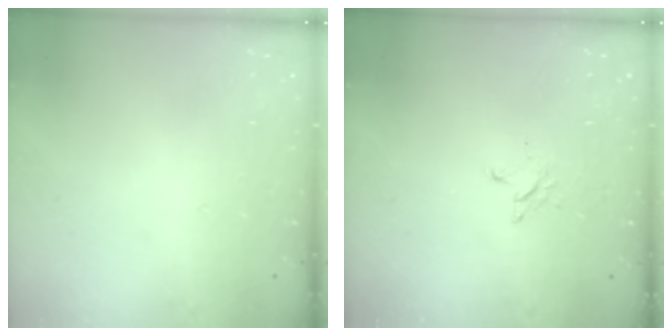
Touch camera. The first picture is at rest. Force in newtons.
{"total": 2.6, "press": 2.6, "slide": 0.3}